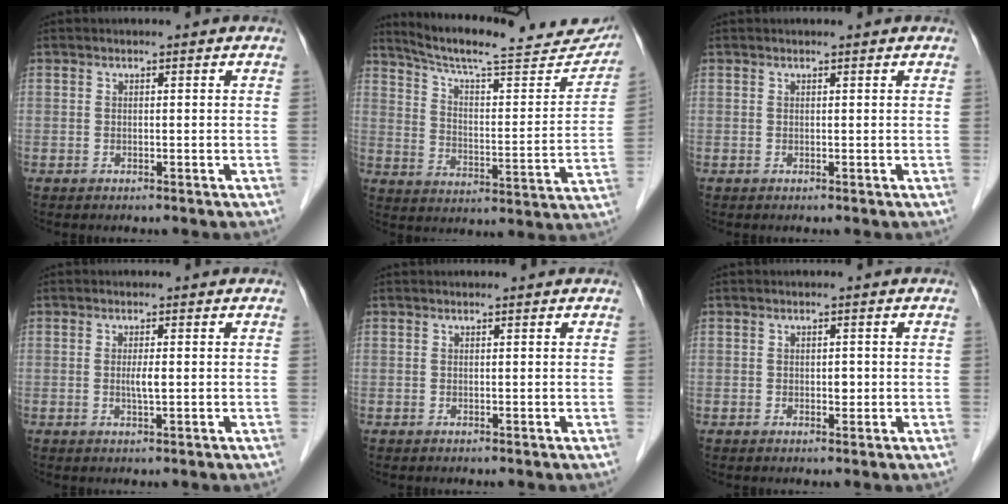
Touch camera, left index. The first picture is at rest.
{"total": 24.2, "force": [21.9, 4.0, 9.5], "torque": [-0.140, -0.033, 0.291]}
{"total": 1.1, "force": [1.1, 0.1, 0.1], "torque": [-0.007, 0.012, 0.014]}
{"total": 1.6, "force": [0.1, 0.1, 1.6], "torque": [-0.034, -0.002, 0.001]}
{"total": 1.4, "force": [1.4, 0.1, 0.2], "torque": [-0.008, 0.017, 0.018]}
{"total": 1.0, "force": [0.0, 0.7, 0.7], "torque": [-0.009, 0.000, 0.000]}